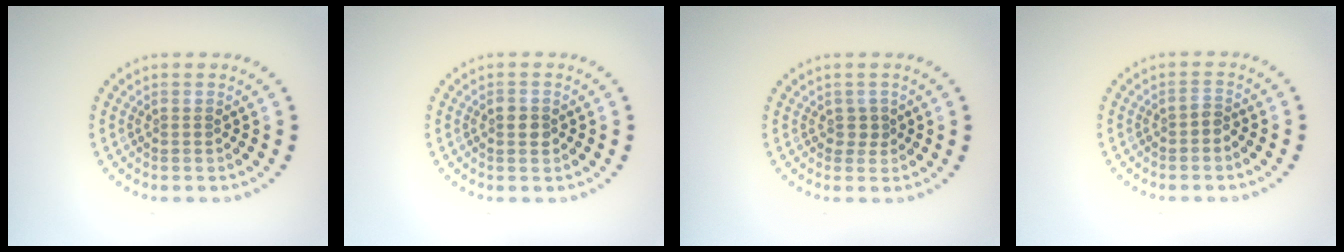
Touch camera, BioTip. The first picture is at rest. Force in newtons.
{"total": 1.3, "press": 1.3, "slide": 0.0}
{"total": 1.1, "press": 0.8, "slide": 0.7}
{"total": 1.0, "press": 0.8, "slide": 0.6}